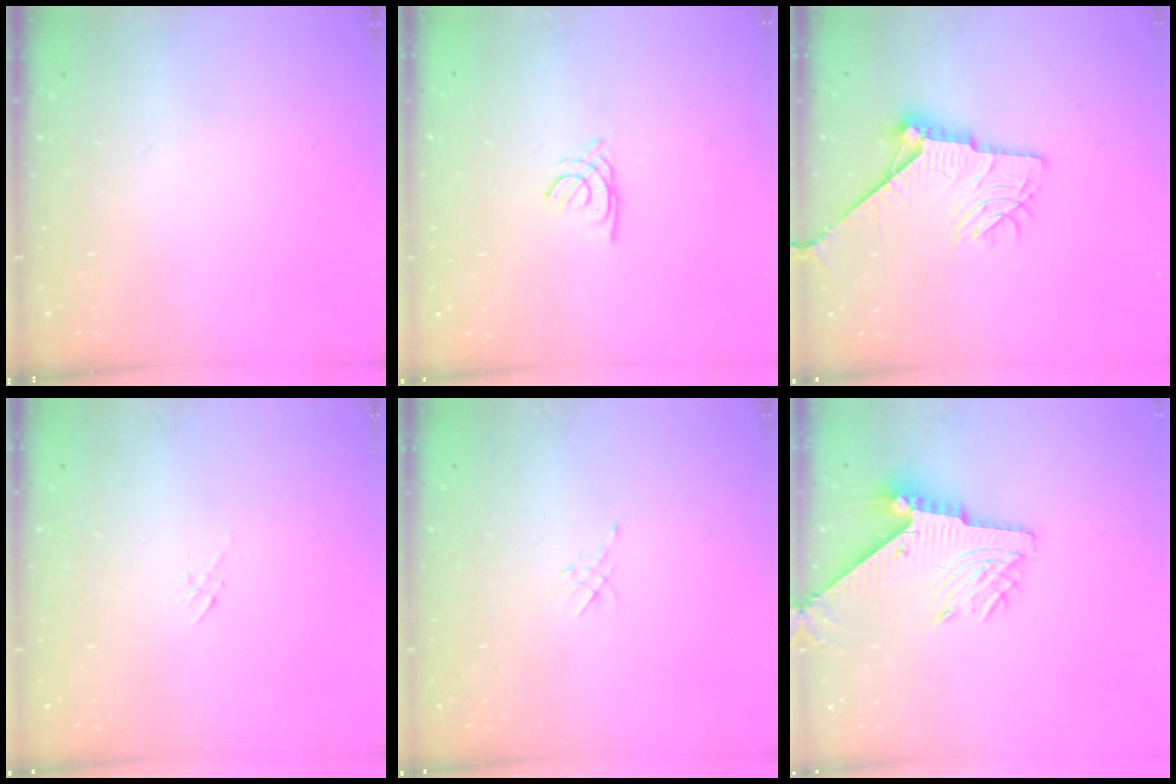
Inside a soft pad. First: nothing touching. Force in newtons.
{"total": 1.5, "press": 1.5, "slide": 0.1}
{"total": 12.8, "press": 12.7, "slide": 1.3}
{"total": 2.7, "press": 2.5, "slide": 0.9}
{"total": 2.1, "press": 2.0, "slide": 0.5}
{"total": 9.4, "press": 9.4, "slide": 1.2}